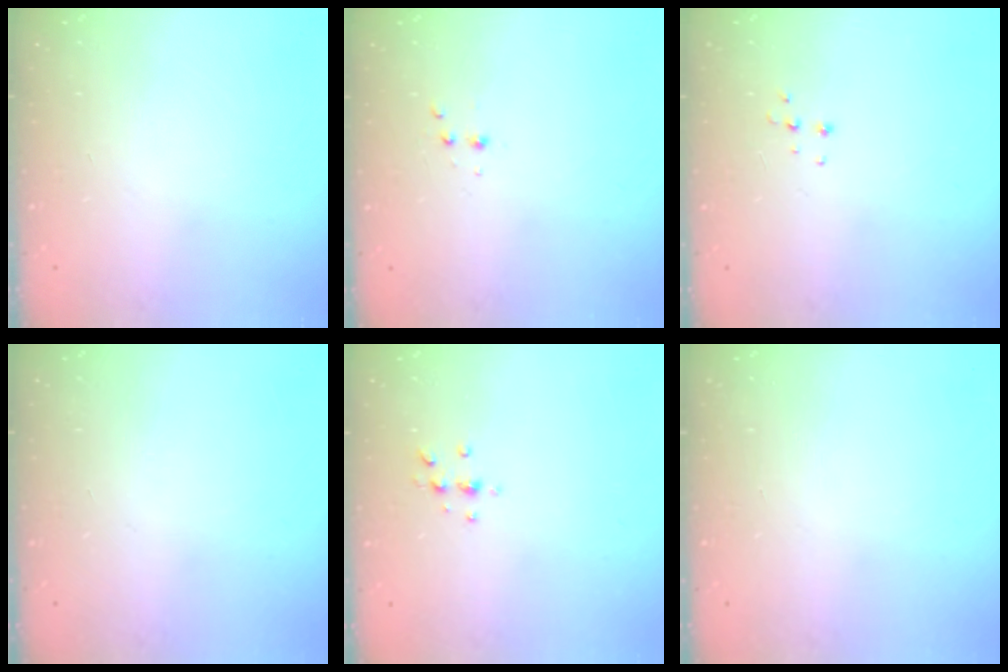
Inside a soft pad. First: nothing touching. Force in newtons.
{"total": 2.5, "press": 2.4, "slide": 0.5}
{"total": 3.8, "press": 3.8, "slide": 0.3}
{"total": 0.0}
{"total": 4.3, "press": 4.3, "slide": 0.6}
{"total": 0.0}